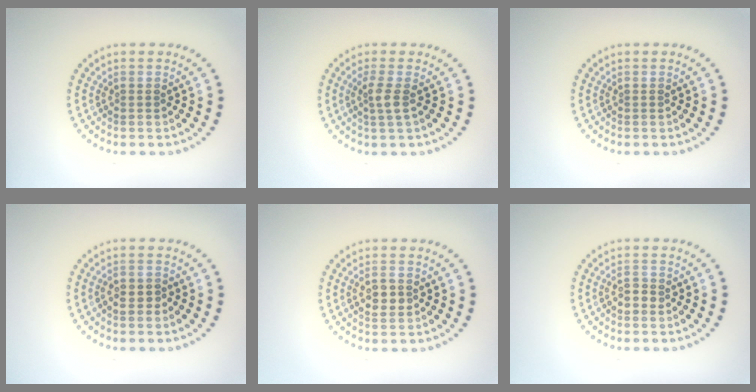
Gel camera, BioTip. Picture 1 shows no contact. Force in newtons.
{"total": 1.7, "press": 1.4, "slide": 1.0}
{"total": 0.0}
{"total": 1.0, "press": 0.9, "slide": 0.5}
{"total": 2.1, "press": 2.1, "slide": 0.1}
{"total": 1.2, "press": 1.2, "slide": 0.2}